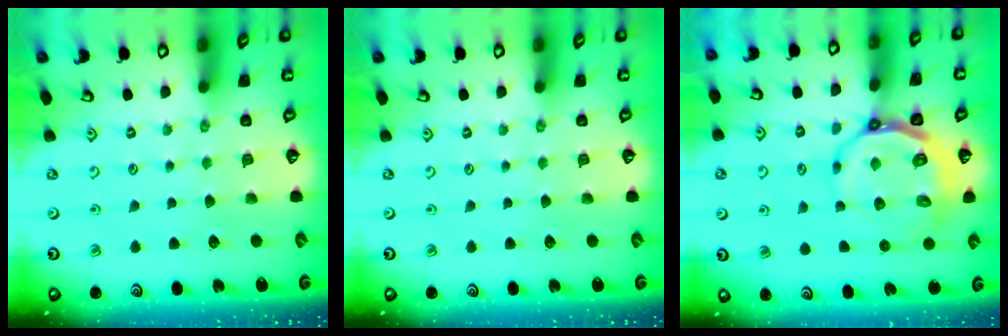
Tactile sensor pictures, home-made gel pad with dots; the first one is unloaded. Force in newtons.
{"total": 0.0}
{"total": 11.7, "press": 11.2, "slide": 3.2}